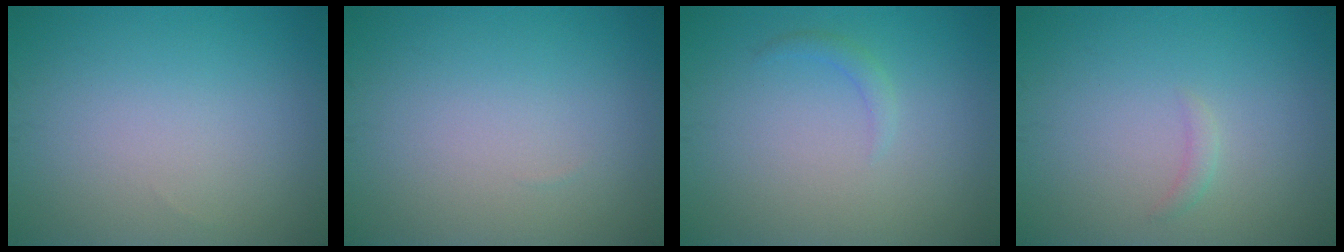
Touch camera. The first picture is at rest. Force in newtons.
{"total": 0.0}
{"total": 1.0, "press": 1.0, "slide": 0.1}
{"total": 0.8, "press": 0.8, "slide": 0.1}